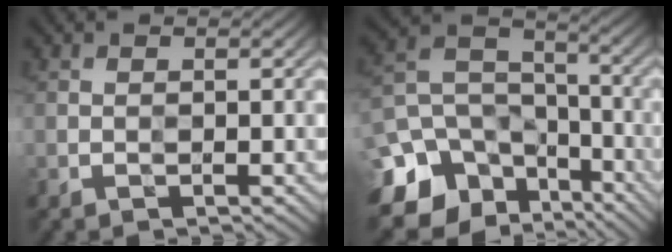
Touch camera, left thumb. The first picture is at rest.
{"total": 15.0, "force": [-9.2, 10.9, 4.5], "torque": [-0.137, -0.043, -0.151]}